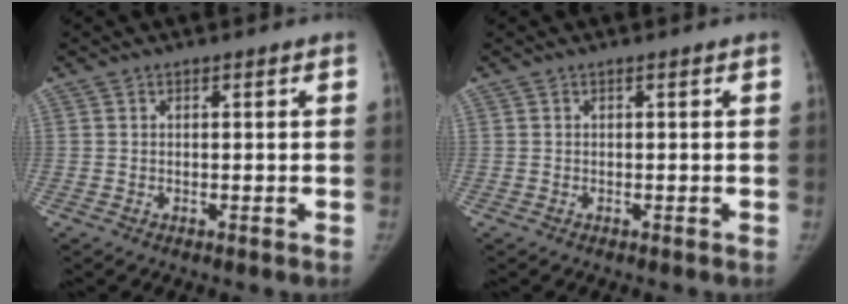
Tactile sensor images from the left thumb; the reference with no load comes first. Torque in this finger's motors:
{"motor_torque": [0.00, 0.00, 0.19, -0.19, 0.00]}